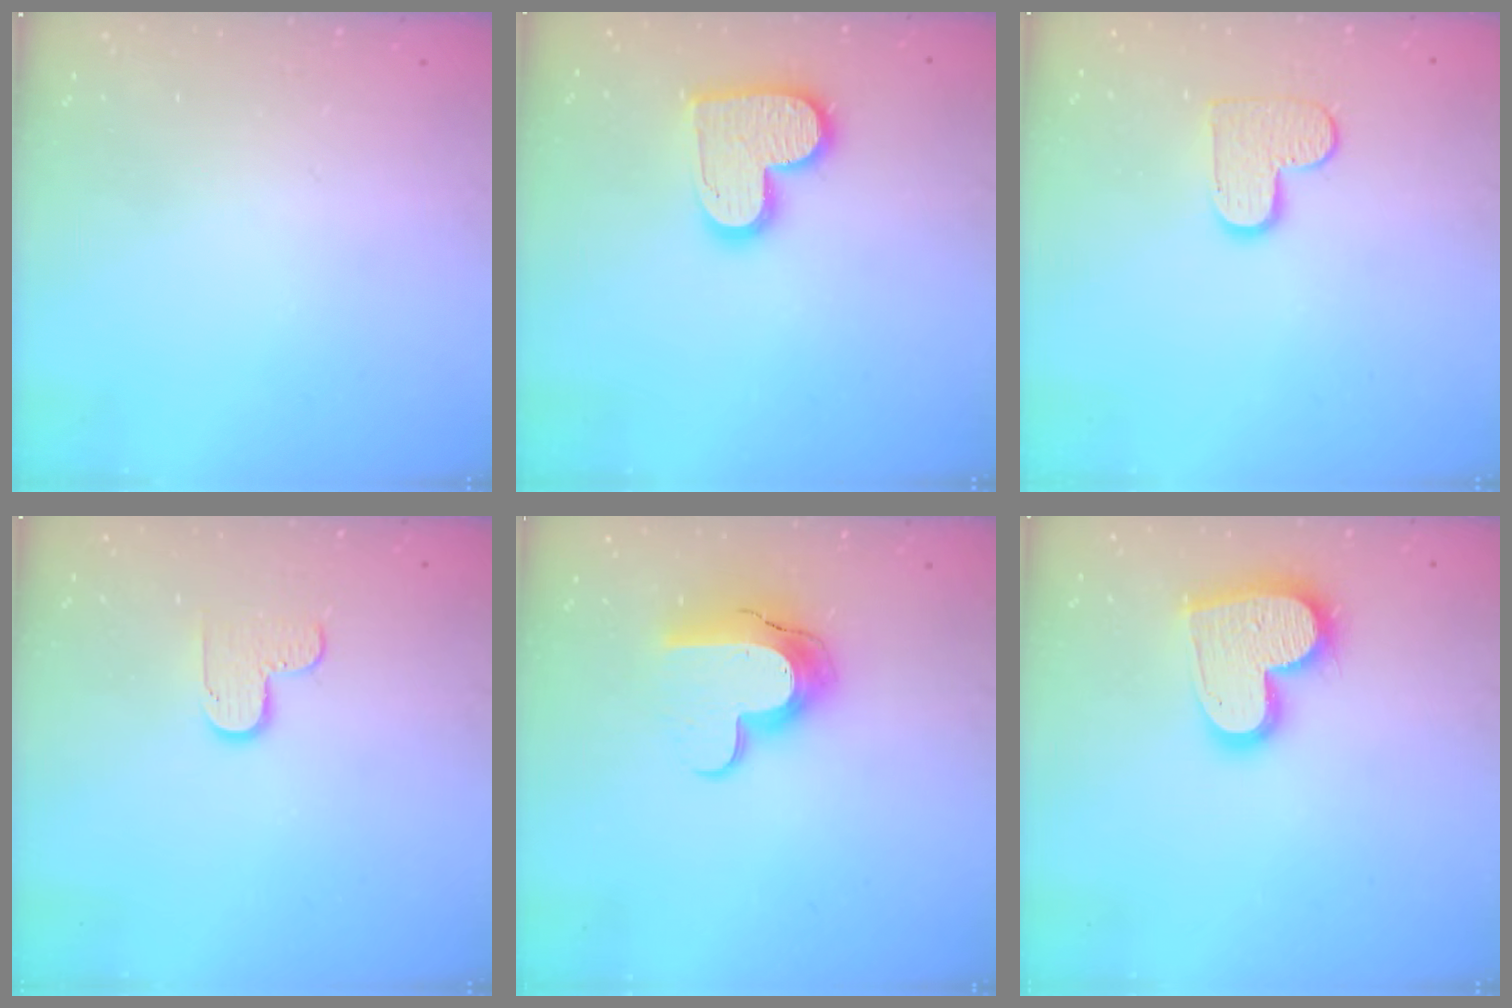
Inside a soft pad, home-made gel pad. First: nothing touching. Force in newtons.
{"total": 14.3, "press": 14.3, "slide": 1.1}
{"total": 8.9, "press": 8.9, "slide": 0.4}
{"total": 6.1, "press": 6.1, "slide": 0.4}
{"total": 13.0, "press": 13.0, "slide": 1.0}
{"total": 16.9, "press": 16.8, "slide": 1.3}